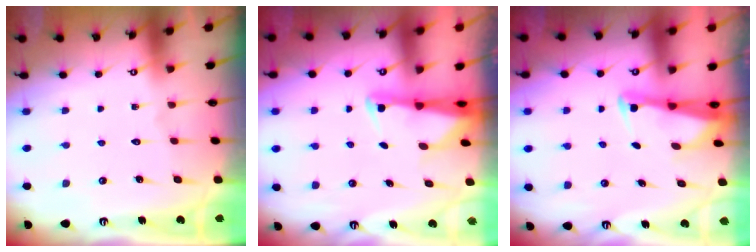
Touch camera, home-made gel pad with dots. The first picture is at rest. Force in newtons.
{"total": 2.5, "press": 2.5, "slide": 0.5}
{"total": 2.5, "press": 2.5, "slide": 0.5}